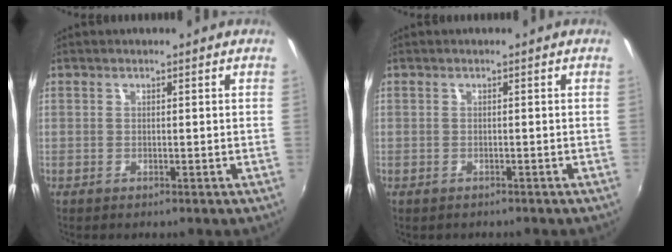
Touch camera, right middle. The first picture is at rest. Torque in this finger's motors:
{"motor_torque": [0.95, -1.19, 0.07, 0.09]}